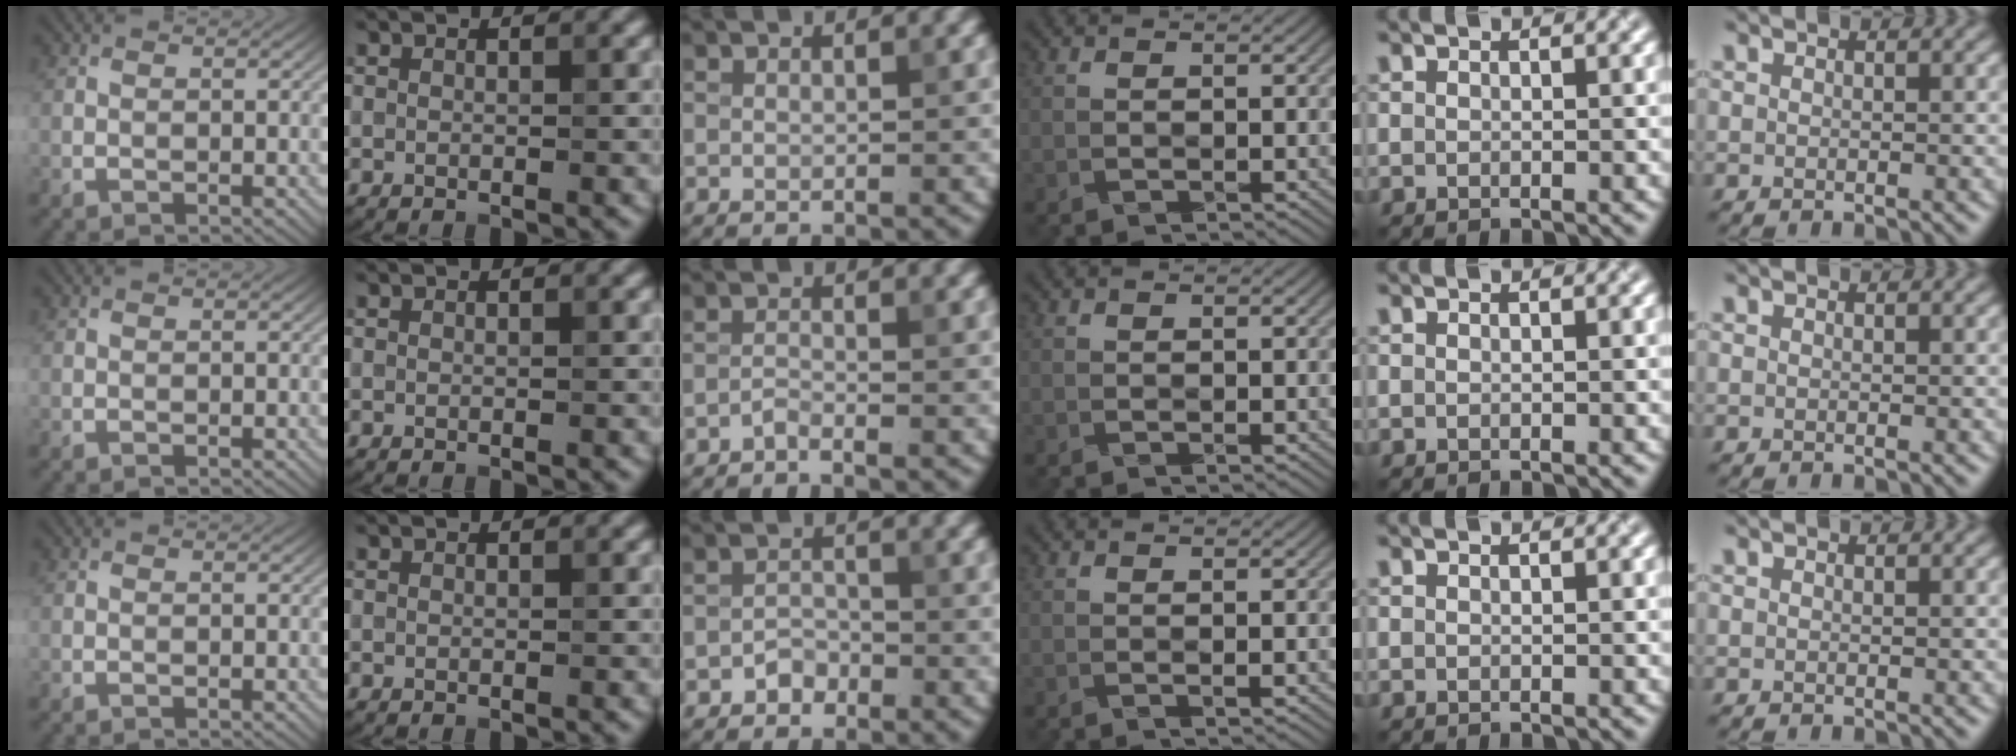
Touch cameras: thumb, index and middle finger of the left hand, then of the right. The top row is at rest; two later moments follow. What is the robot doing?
{"motion": "fold", "object": "aluminum foil"}